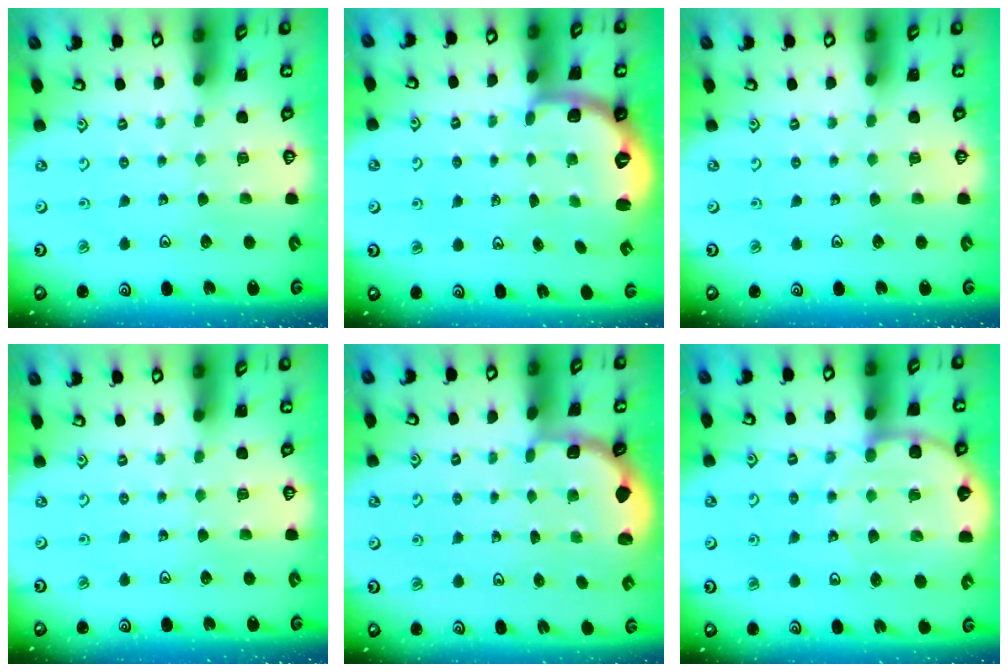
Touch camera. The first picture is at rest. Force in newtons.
{"total": 2.7, "press": 1.6, "slide": 2.2}
{"total": 0.0}
{"total": 0.0}
{"total": 1.9, "press": 1.8, "slide": 0.7}
{"total": 9.3, "press": 9.0, "slide": 2.1}